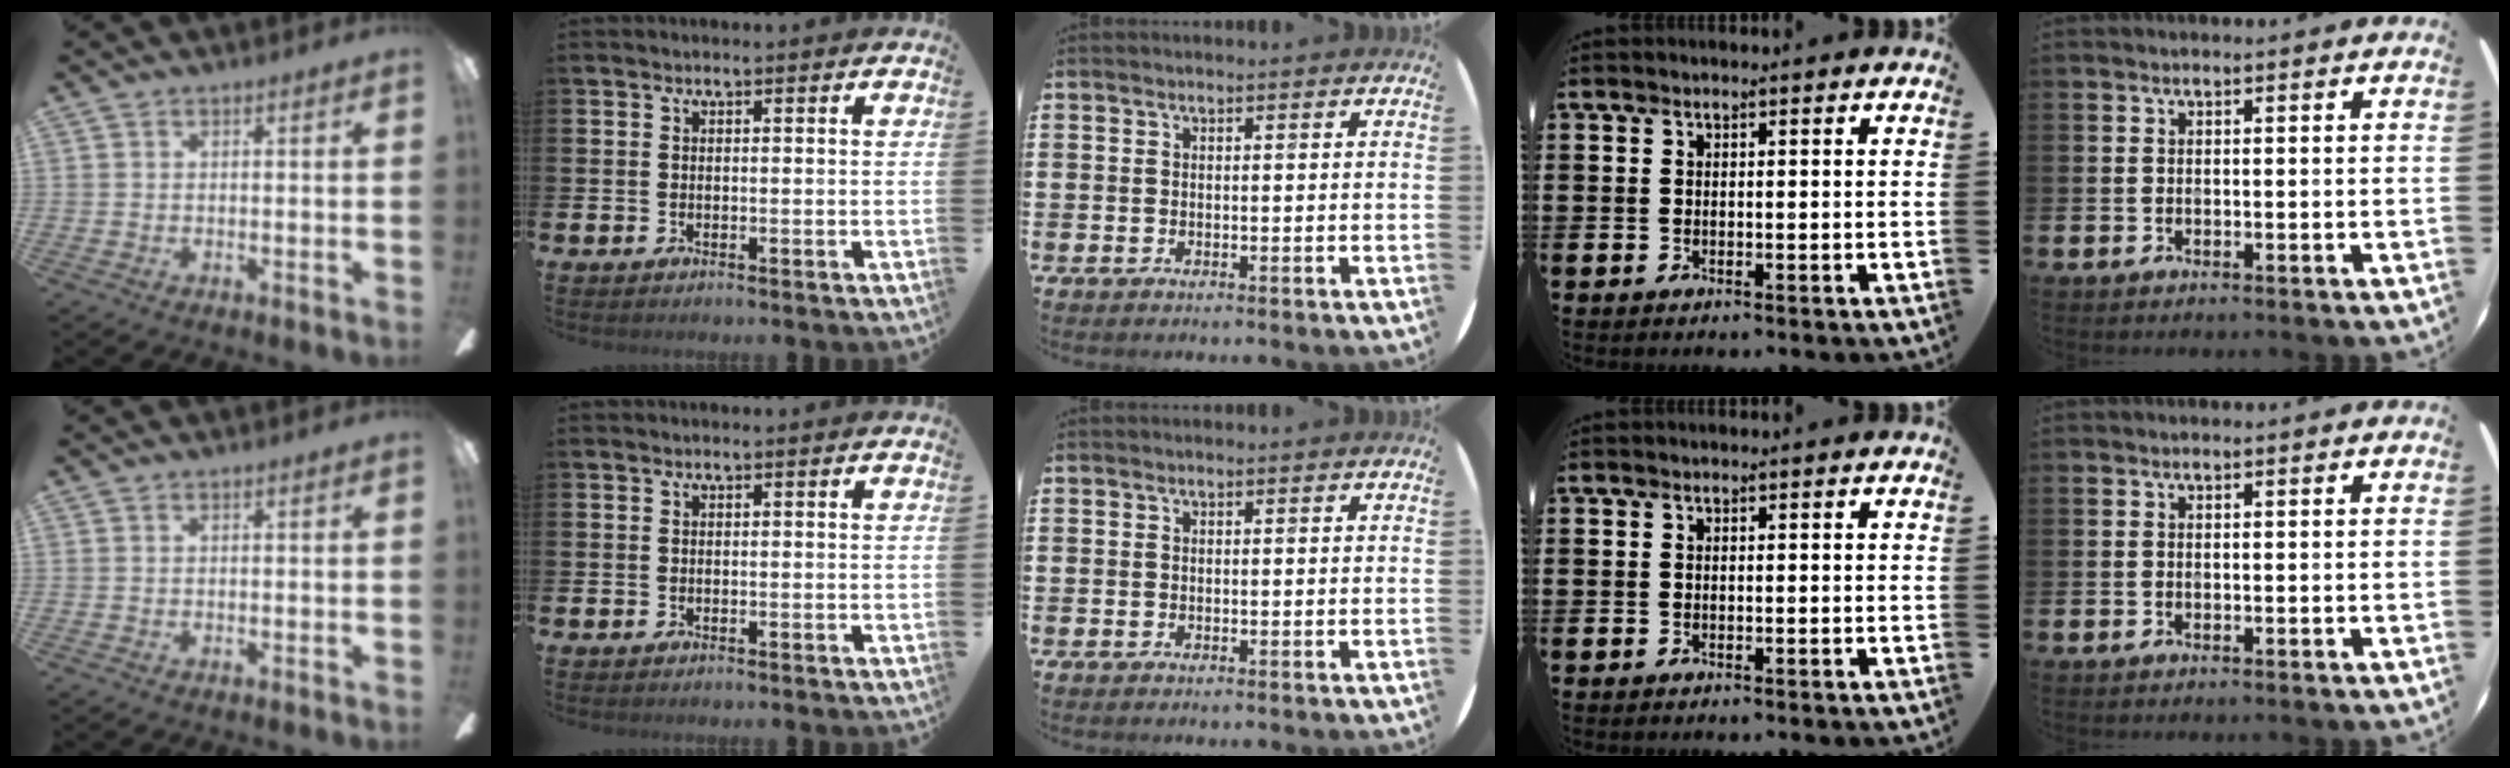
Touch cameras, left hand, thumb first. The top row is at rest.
{}